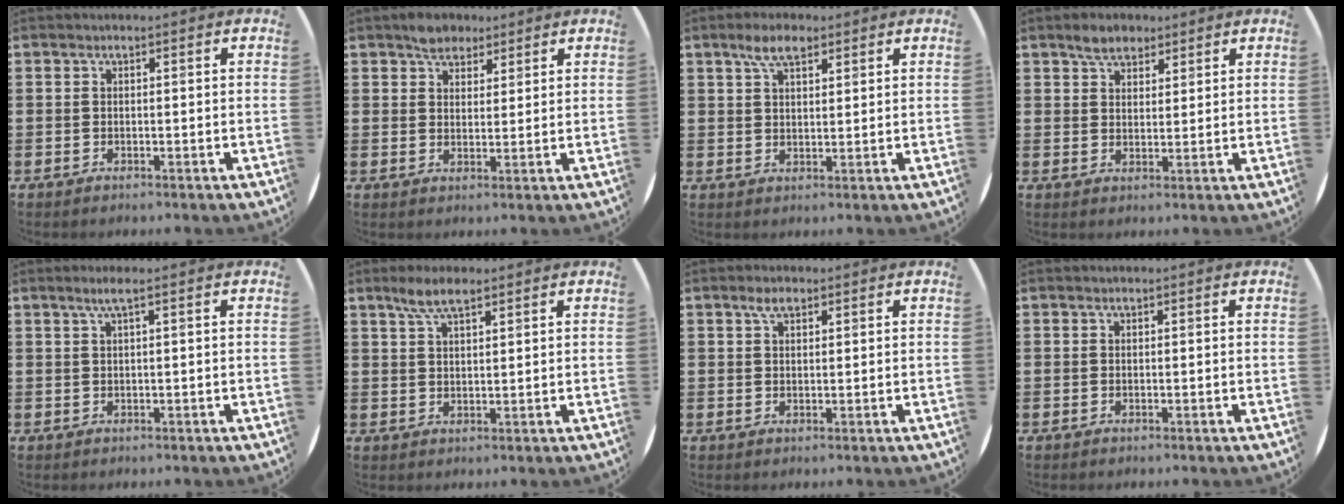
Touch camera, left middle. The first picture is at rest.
{"total": 3.3, "force": [2.7, 1.8, 0.5], "torque": [-0.008, 0.004, 0.052]}
{"total": 4.6, "force": [3.2, 1.8, 2.8], "torque": [-0.051, 0.004, 0.055]}
{"total": 3.5, "force": [2.9, 1.8, 0.9], "torque": [-0.015, 0.004, 0.054]}
{"total": 1.7, "force": [0.8, -0.1, 1.5], "torque": [-0.028, 0.002, 0.012]}
{"total": 4.5, "force": [3.2, 1.2, 2.9], "torque": [-0.063, 0.005, 0.057]}
{"total": 2.3, "force": [1.6, 1.0, 1.3], "torque": [-0.020, 0.003, 0.027]}
{"total": 0.0}